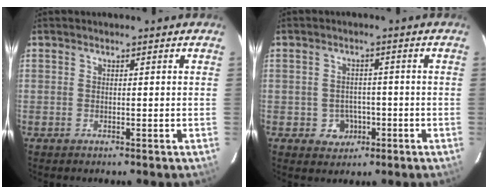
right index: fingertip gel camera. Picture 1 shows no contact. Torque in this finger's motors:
{"motor_torque": [0.18, -0.08, 0.01, 0.01]}